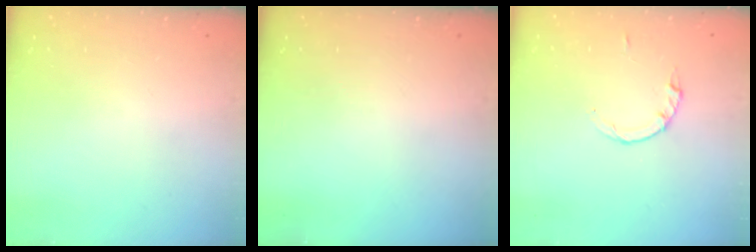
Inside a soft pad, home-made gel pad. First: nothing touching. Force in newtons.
{"total": 0.0}
{"total": 2.2, "press": 2.1, "slide": 0.3}